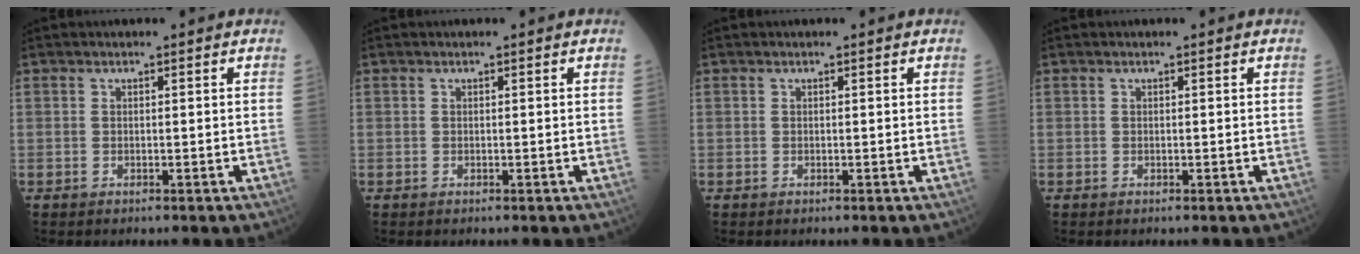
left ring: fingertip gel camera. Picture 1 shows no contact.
{"total": 0.0}
{"total": 0.0}
{"total": 0.0}